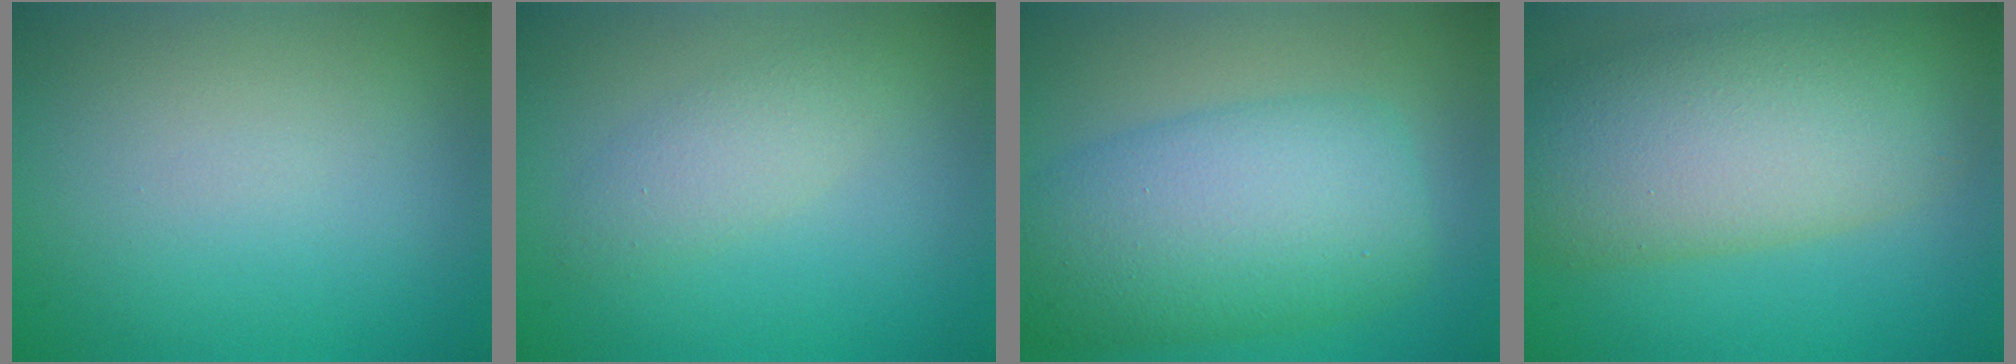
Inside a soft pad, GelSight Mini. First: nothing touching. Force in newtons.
{"total": 2.2, "press": 2.2, "slide": 0.2}
{"total": 9.2, "press": 9.2, "slide": 0.1}
{"total": 10.6, "press": 10.6, "slide": 0.5}